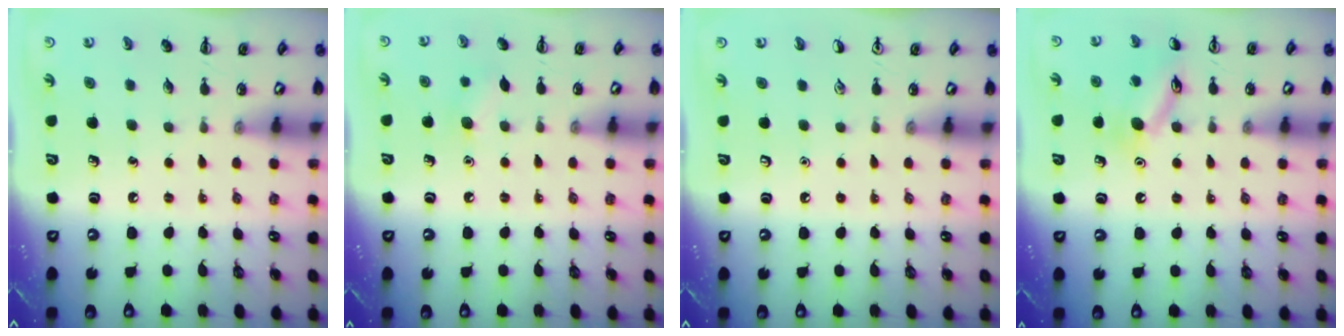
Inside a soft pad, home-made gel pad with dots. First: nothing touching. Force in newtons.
{"total": 6.8, "press": 6.5, "slide": 1.9}
{"total": 0.0}
{"total": 12.0, "press": 12.0, "slide": 0.8}